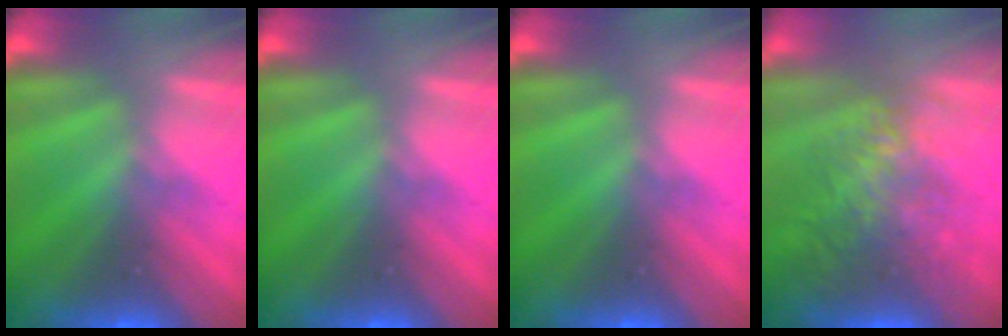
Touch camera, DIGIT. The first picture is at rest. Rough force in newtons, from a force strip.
{"total": 0.0}
{"total": 0.0}
{"total": 7.9}